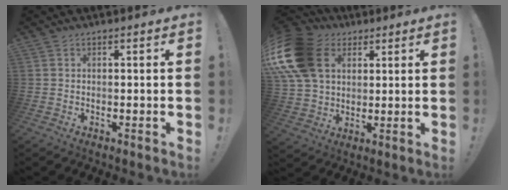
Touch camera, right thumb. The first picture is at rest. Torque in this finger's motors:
{"motor_torque": [0.82, 0.98, 1.46, 0.24, 0.64]}